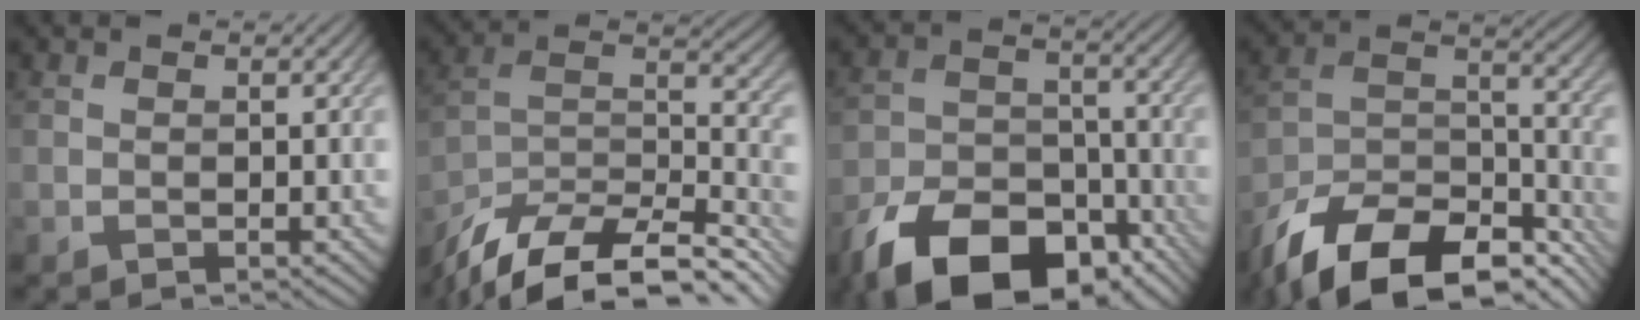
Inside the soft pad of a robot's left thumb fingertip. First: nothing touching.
{"total": 15.9, "force": [-12.8, 5.2, 7.9], "torque": [-0.176, -0.010, -0.201]}
{"total": 14.6, "force": [-10.1, 7.6, 7.4], "torque": [-0.154, -0.021, -0.174]}
{"total": 16.7, "force": [-12.5, 7.0, 8.5], "torque": [-0.194, -0.022, -0.203]}